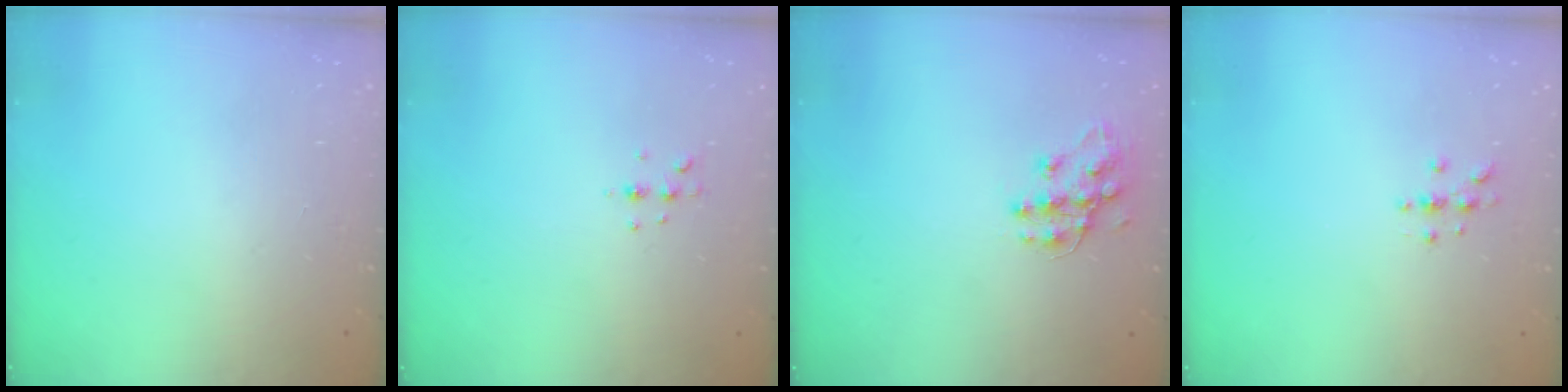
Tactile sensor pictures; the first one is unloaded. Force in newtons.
{"total": 3.7, "press": 3.6, "slide": 0.7}
{"total": 11.3, "press": 11.3, "slide": 0.2}
{"total": 3.0, "press": 3.0, "slide": 0.4}